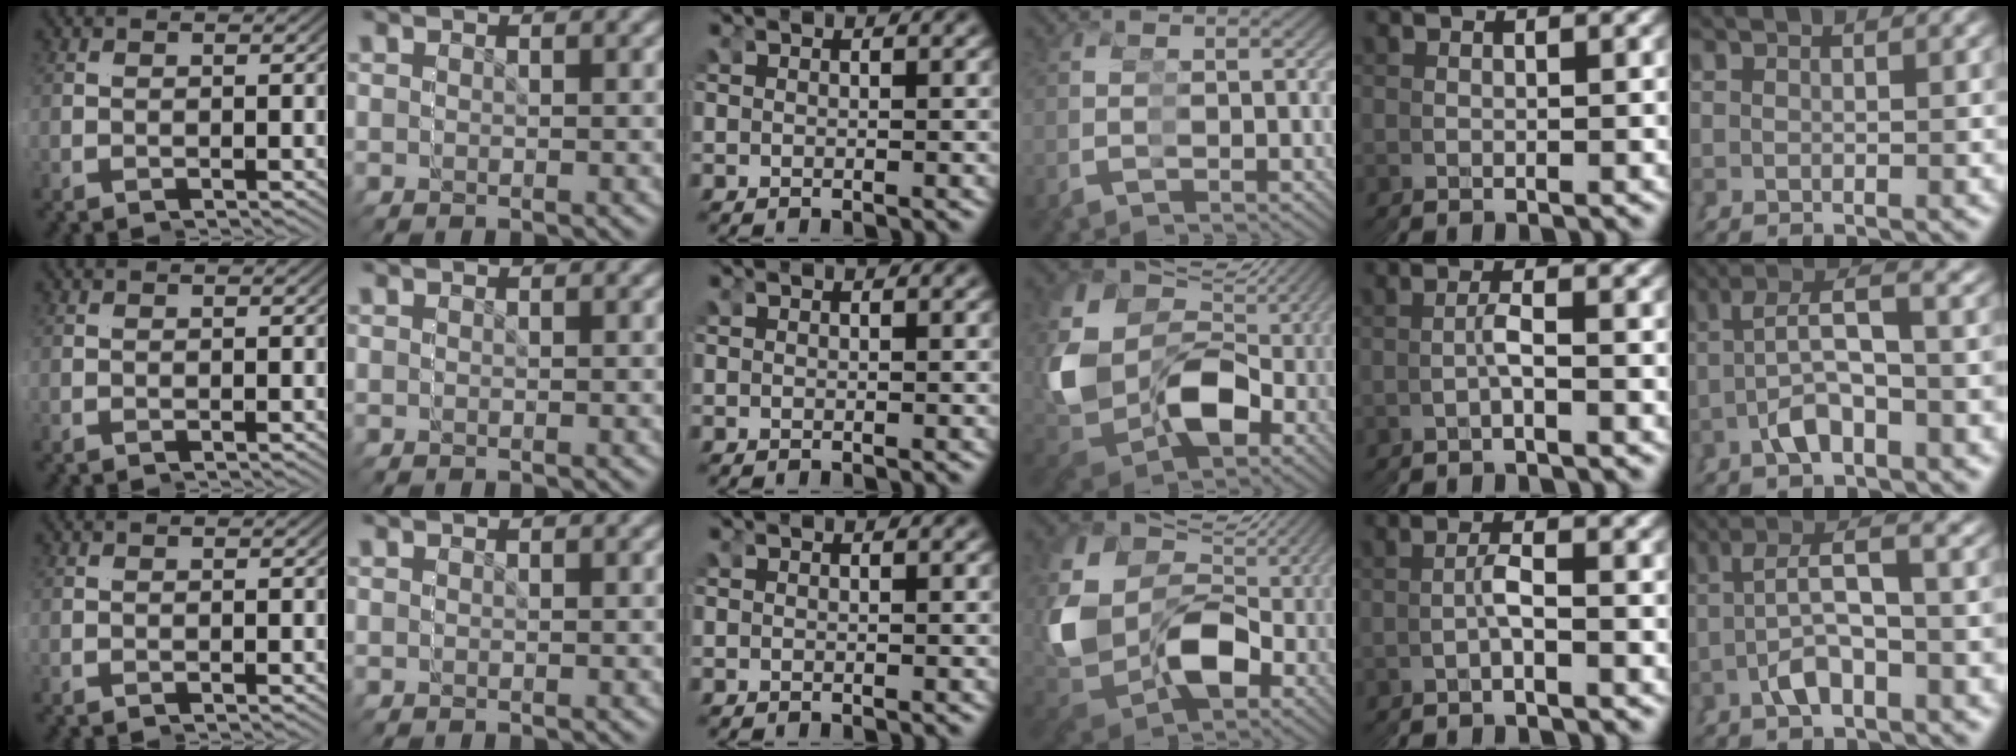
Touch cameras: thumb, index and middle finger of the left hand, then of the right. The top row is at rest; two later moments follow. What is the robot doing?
{"motion": "grasp_and_lifting", "object": "stress ball aka squeeze ball"}